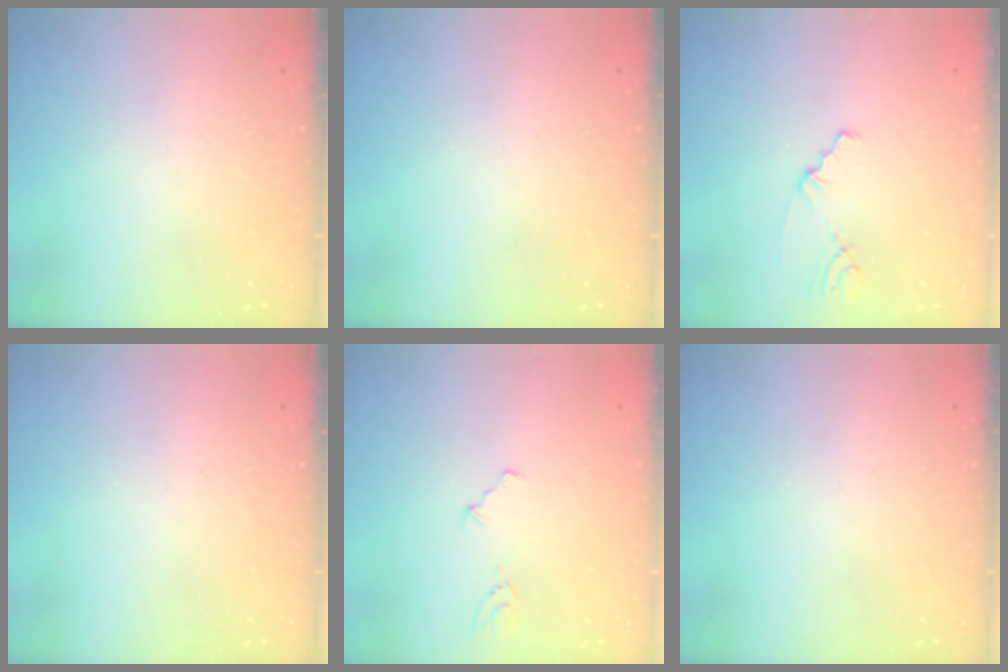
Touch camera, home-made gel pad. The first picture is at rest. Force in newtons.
{"total": 0.0}
{"total": 1.5, "press": 1.5, "slide": 0.2}
{"total": 0.0}
{"total": 2.7, "press": 2.5, "slide": 1.2}
{"total": 0.0}